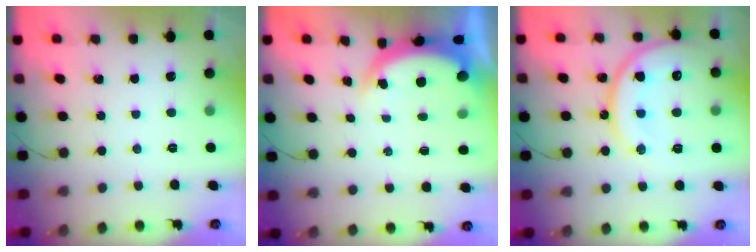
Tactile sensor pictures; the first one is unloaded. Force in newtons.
{"total": 4.9, "press": 4.8, "slide": 1.0}
{"total": 17.9, "press": 17.8, "slide": 1.5}